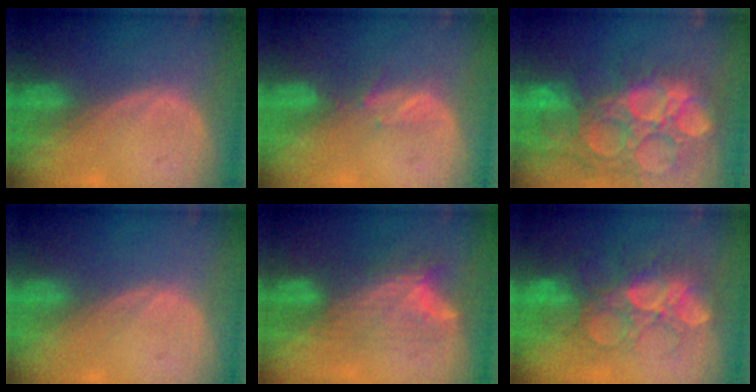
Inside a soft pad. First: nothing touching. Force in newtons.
{"total": 1.9, "press": 1.8, "slide": 0.7}
{"total": 15.8, "press": 13.1, "slide": 8.9}
{"total": 0.0}
{"total": 8.1, "press": 6.8, "slide": 4.5}
{"total": 9.1, "press": 8.9, "slide": 1.9}